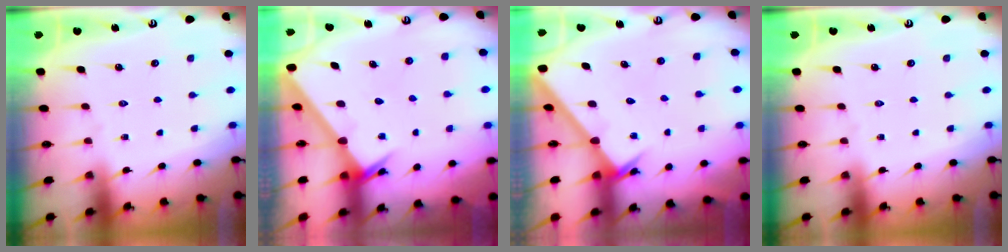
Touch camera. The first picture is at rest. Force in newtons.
{"total": 2.4, "press": 2.4, "slide": 0.1}
{"total": 2.6, "press": 2.6, "slide": 0.1}
{"total": 0.0}